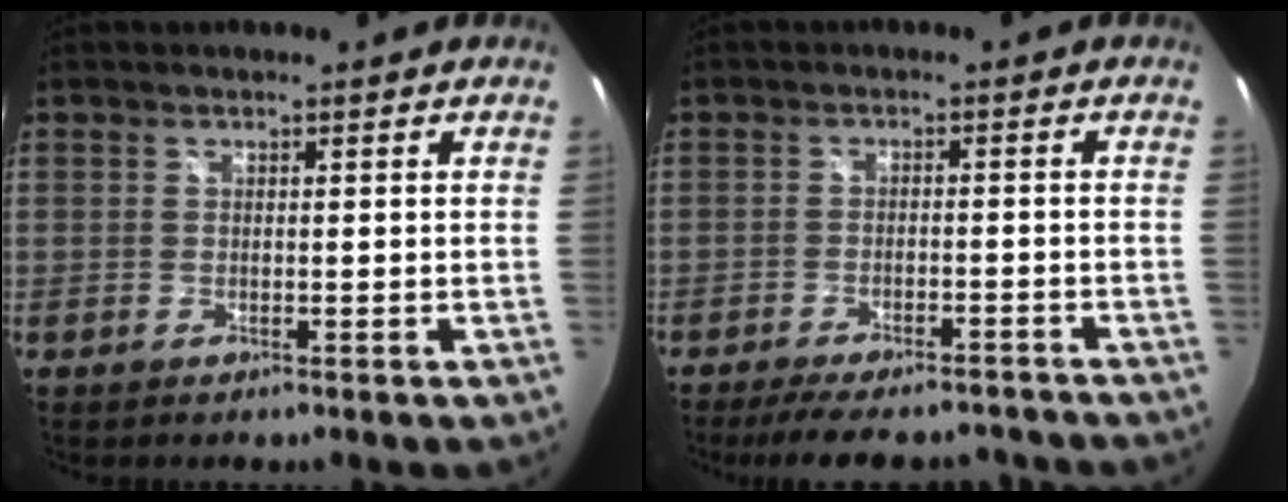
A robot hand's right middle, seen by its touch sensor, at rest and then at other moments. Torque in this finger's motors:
{"motor_torque": [1.07, -1.07, 0.12, 0.06]}